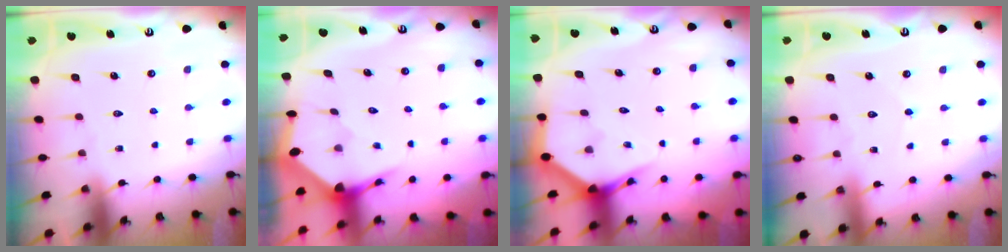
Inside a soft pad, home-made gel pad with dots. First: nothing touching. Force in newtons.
{"total": 3.6, "press": 3.5, "slide": 0.5}
{"total": 3.9, "press": 3.9, "slide": 0.2}
{"total": 2.6, "press": 2.6, "slide": 0.2}